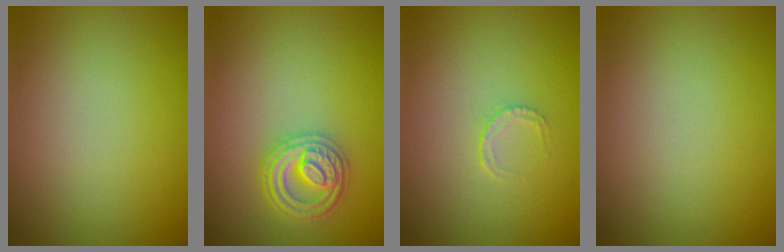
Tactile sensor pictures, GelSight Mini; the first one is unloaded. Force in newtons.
{"total": 3.6, "press": 3.4, "slide": 1.0}
{"total": 0.7, "press": 0.5, "slide": 0.5}
{"total": 0.0}